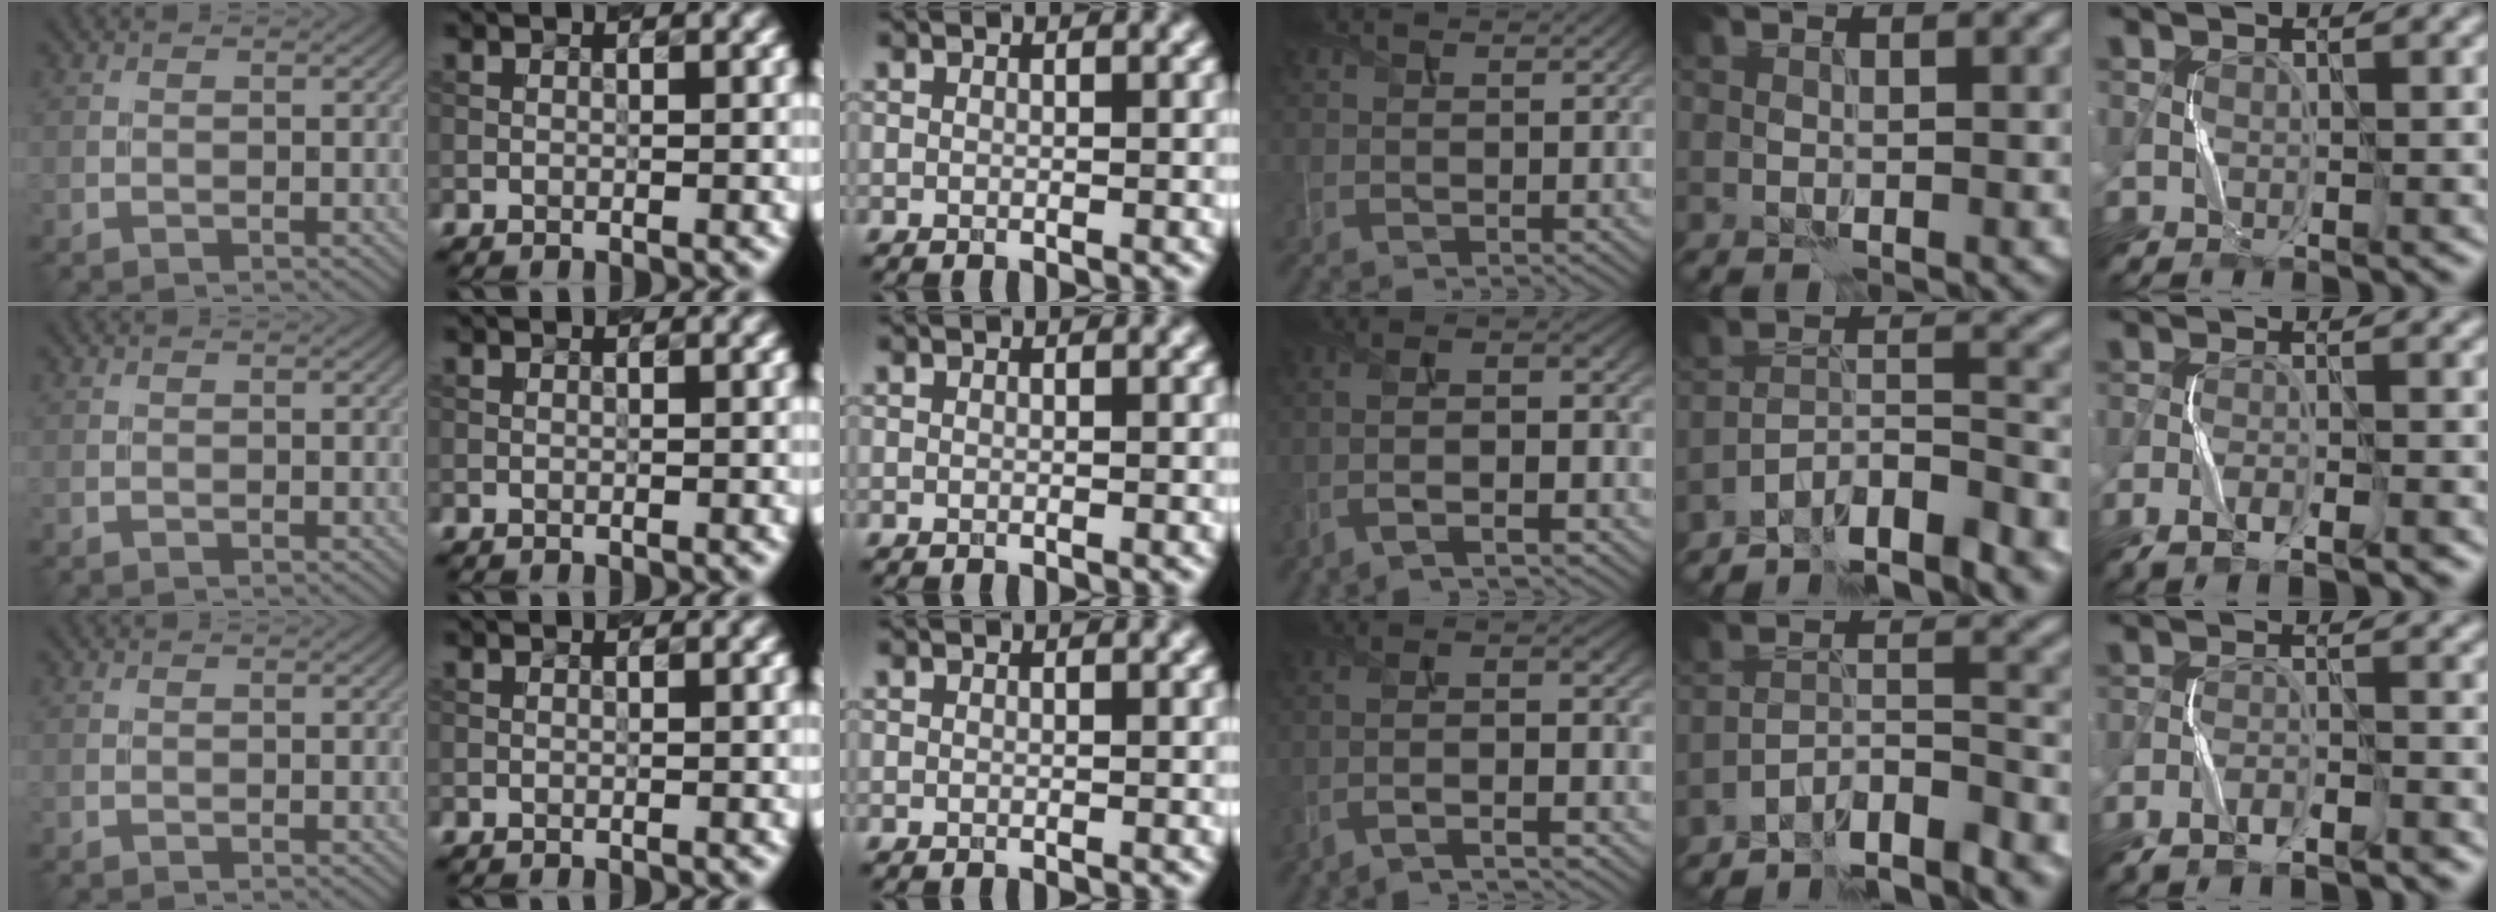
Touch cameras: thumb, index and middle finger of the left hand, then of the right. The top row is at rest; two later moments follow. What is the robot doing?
{"motion": "squeeze", "object": "sponge"}